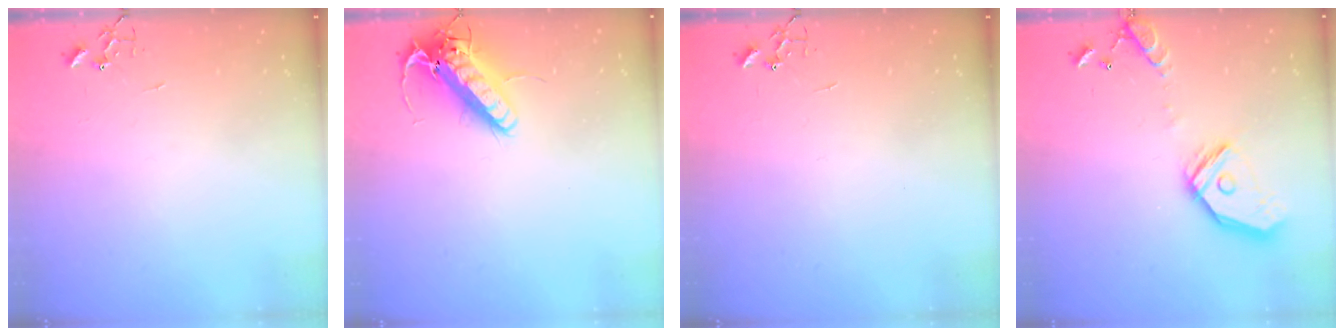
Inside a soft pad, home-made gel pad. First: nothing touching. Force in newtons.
{"total": 15.9, "press": 15.7, "slide": 2.8}
{"total": 0.0}
{"total": 16.6, "press": 16.4, "slide": 2.8}